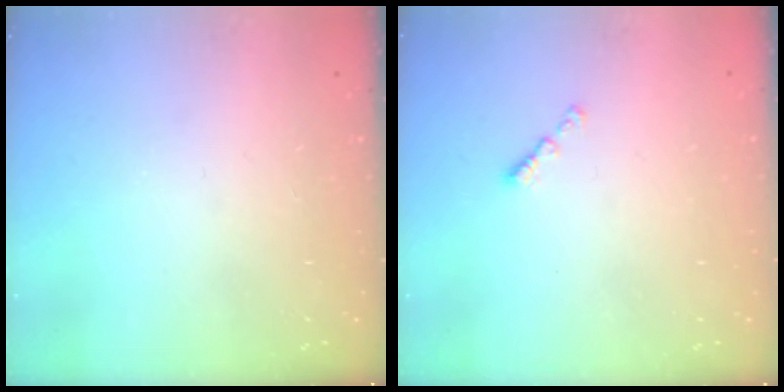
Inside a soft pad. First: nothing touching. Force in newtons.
{"total": 0.7, "press": 0.5, "slide": 0.4}